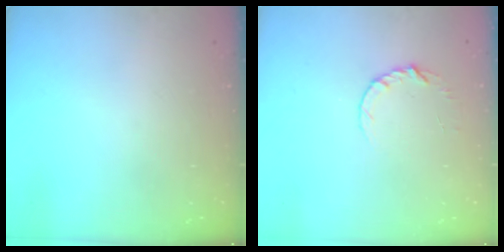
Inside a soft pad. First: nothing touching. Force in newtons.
{"total": 4.8, "press": 4.8, "slide": 0.5}